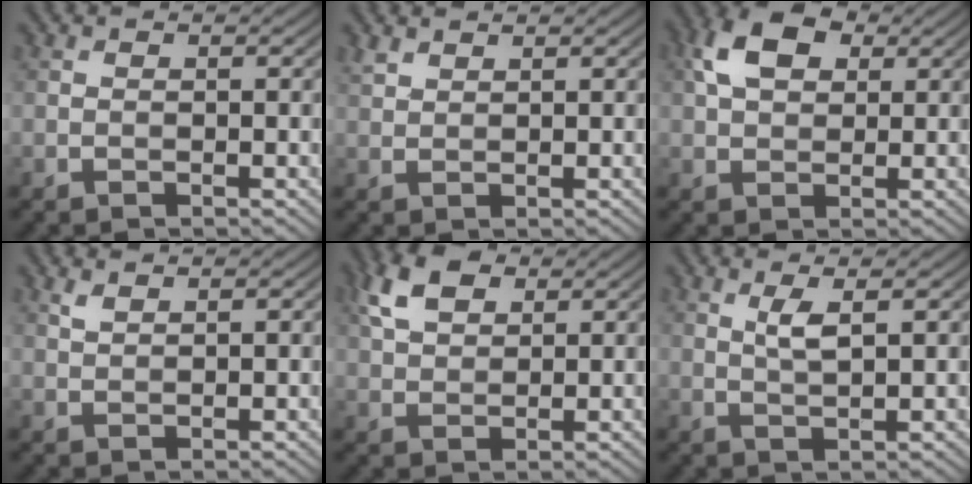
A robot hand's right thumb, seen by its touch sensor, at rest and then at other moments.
{"total": 1.7, "force": [1.5, 0.7, 0.6], "torque": [-0.018, 0.002, 0.036]}
{"total": 6.7, "force": [2.5, 4.3, 4.5], "torque": [-0.098, 0.012, 0.039]}
{"total": 1.3, "force": [1.0, 0.3, 0.7], "torque": [-0.026, 0.003, 0.025]}
{"total": 6.1, "force": [3.0, 3.5, 4.0], "torque": [-0.093, 0.013, 0.055]}
{"total": 2.6, "force": [1.1, 0.5, 2.4], "torque": [-0.053, 0.000, 0.022]}